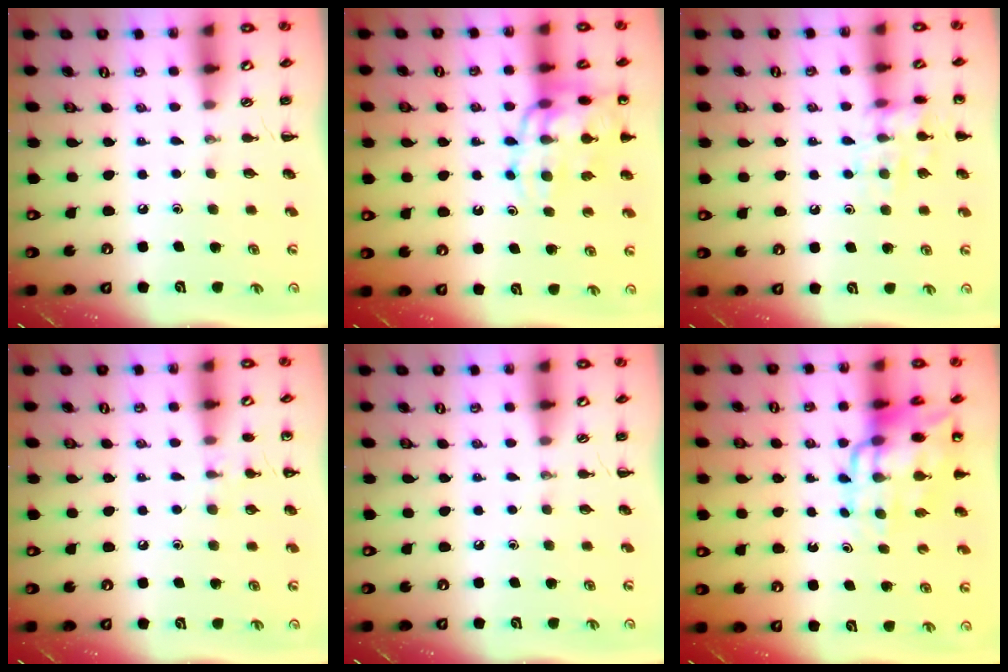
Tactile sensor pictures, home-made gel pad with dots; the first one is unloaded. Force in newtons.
{"total": 16.1, "press": 15.9, "slide": 3.0}
{"total": 11.3, "press": 11.2, "slide": 1.0}
{"total": 6.2, "press": 6.0, "slide": 1.9}
{"total": 0.0}
{"total": 13.8, "press": 13.3, "slide": 3.7}